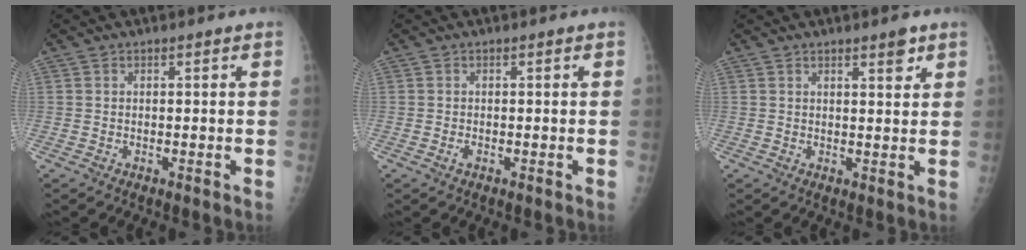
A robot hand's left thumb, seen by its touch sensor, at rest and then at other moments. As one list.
[{"total": 0.8, "force": [-0.2, 0.4, 0.7], "torque": [-0.012, -0.002, -0.005]}, {"total": 3.1, "force": [2.1, 0.8, 2.2], "torque": [-0.024, -0.012, 0.028]}]